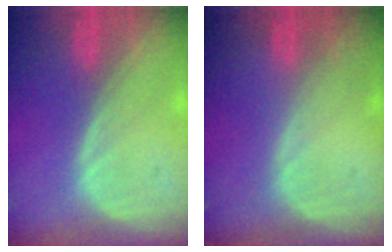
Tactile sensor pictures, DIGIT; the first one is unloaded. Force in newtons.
{"total": 0.0}